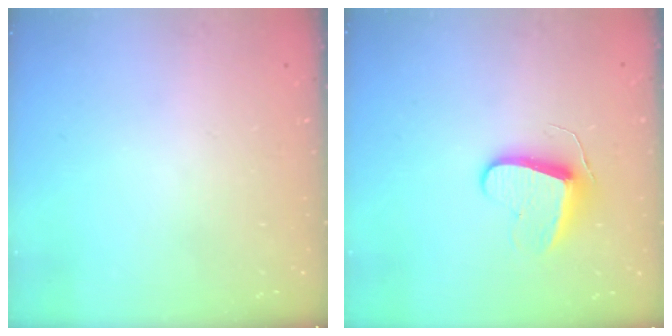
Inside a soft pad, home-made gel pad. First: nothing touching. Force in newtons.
{"total": 9.4, "press": 9.3, "slide": 0.9}